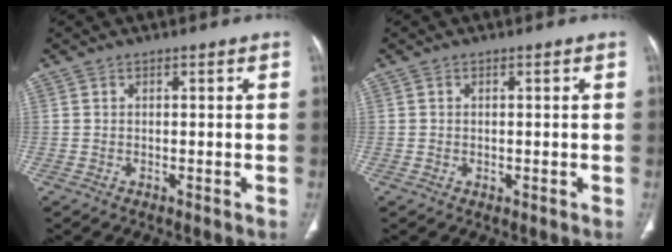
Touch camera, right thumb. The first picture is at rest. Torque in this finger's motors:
{"motor_torque": [-0.34, 0.11, 0.10, 0.40, -0.03]}